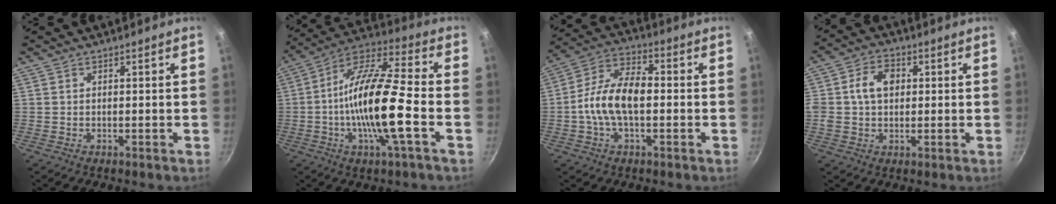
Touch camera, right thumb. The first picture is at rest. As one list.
[{"total": 18.2, "force": [-3.7, 4.0, 17.4], "torque": [-0.318, 0.031, -0.087]}, {"total": 12.3, "force": [-1.2, 6.7, 10.3], "torque": [-0.176, 0.039, -0.037]}, {"total": 7.4, "force": [1.1, 5.4, 4.9], "torque": [-0.072, 0.011, 0.010]}]